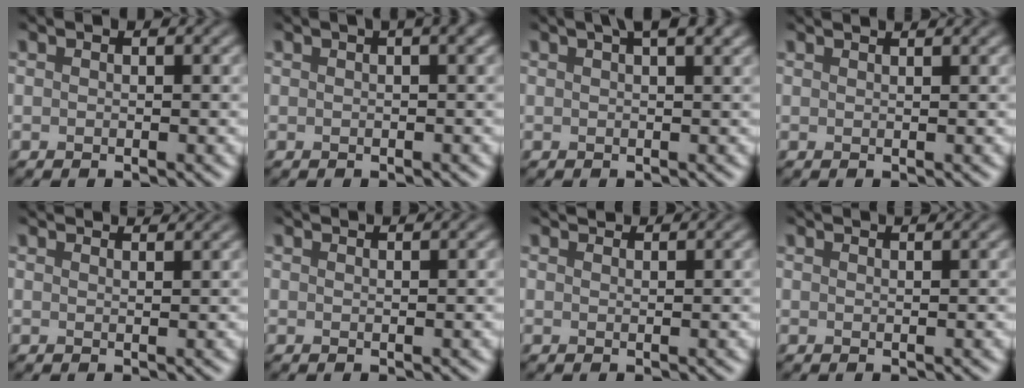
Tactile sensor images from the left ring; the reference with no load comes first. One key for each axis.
{"total": 4.4, "fx": 2.0, "fy": 1.9, "fz": 3.5, "tx": -0.015, "ty": 0.026, "tz": -0.001}
{"total": 3.5, "fx": 2.2, "fy": 0.9, "fz": 2.6, "tx": -0.021, "ty": 0.011, "tz": 0.018}
{"total": 2.8, "fx": 2.0, "fy": 1.1, "fz": 1.5, "tx": 0.001, "ty": 0.011, "tz": -0.006}
{"total": 3.6, "fx": 3.2, "fy": 0.9, "fz": 1.5, "tx": -0.001, "ty": 0.016, "tz": 0.014}
{"total": 2.7, "fx": 2.1, "fy": 1.0, "fz": 1.4, "tx": 0.000, "ty": 0.009, "tz": -0.004}
{"total": 1.8, "fx": 1.8, "fy": 0.2, "fz": 0.4, "tx": -0.011, "ty": 0.003, "tz": 0.022}
{"total": 3.0, "fx": 2.4, "fy": 1.1, "fz": 1.6, "tx": 0.000, "ty": 0.013, "tz": -0.001}